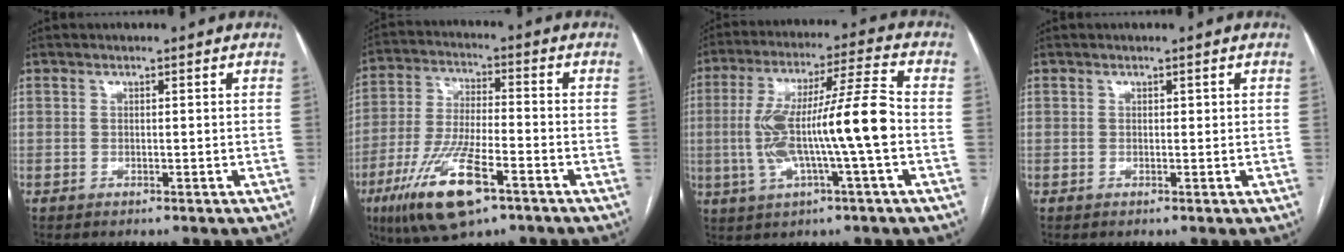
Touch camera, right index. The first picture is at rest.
{"total": 14.3, "force": [-7.5, 4.2, 11.4], "torque": [-0.234, -0.014, -0.127]}
{"total": 14.4, "force": [-1.9, 0.3, 14.2], "torque": [-0.268, 0.019, -0.033]}
{"total": 0.0}